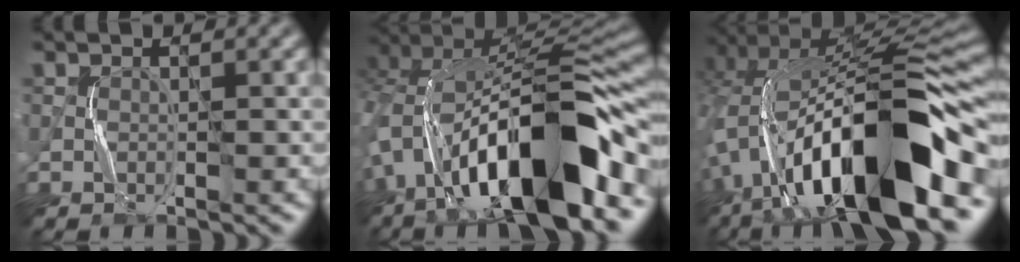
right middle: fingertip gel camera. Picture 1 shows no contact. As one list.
[{"total": 15.5, "force": [-6.3, 6.0, 12.9], "torque": [-0.213, 0.020, -0.103]}, {"total": 16.9, "force": [-5.9, 6.5, 14.4], "torque": [-0.240, 0.022, -0.106]}]